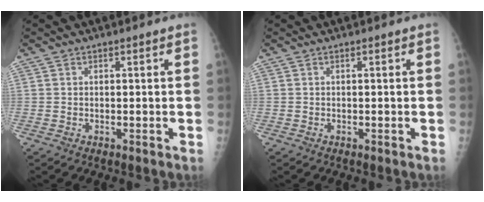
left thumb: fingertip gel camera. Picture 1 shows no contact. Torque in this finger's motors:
{"motor_torque": [0.08, 0.09, -0.01, 0.00, 0.00]}